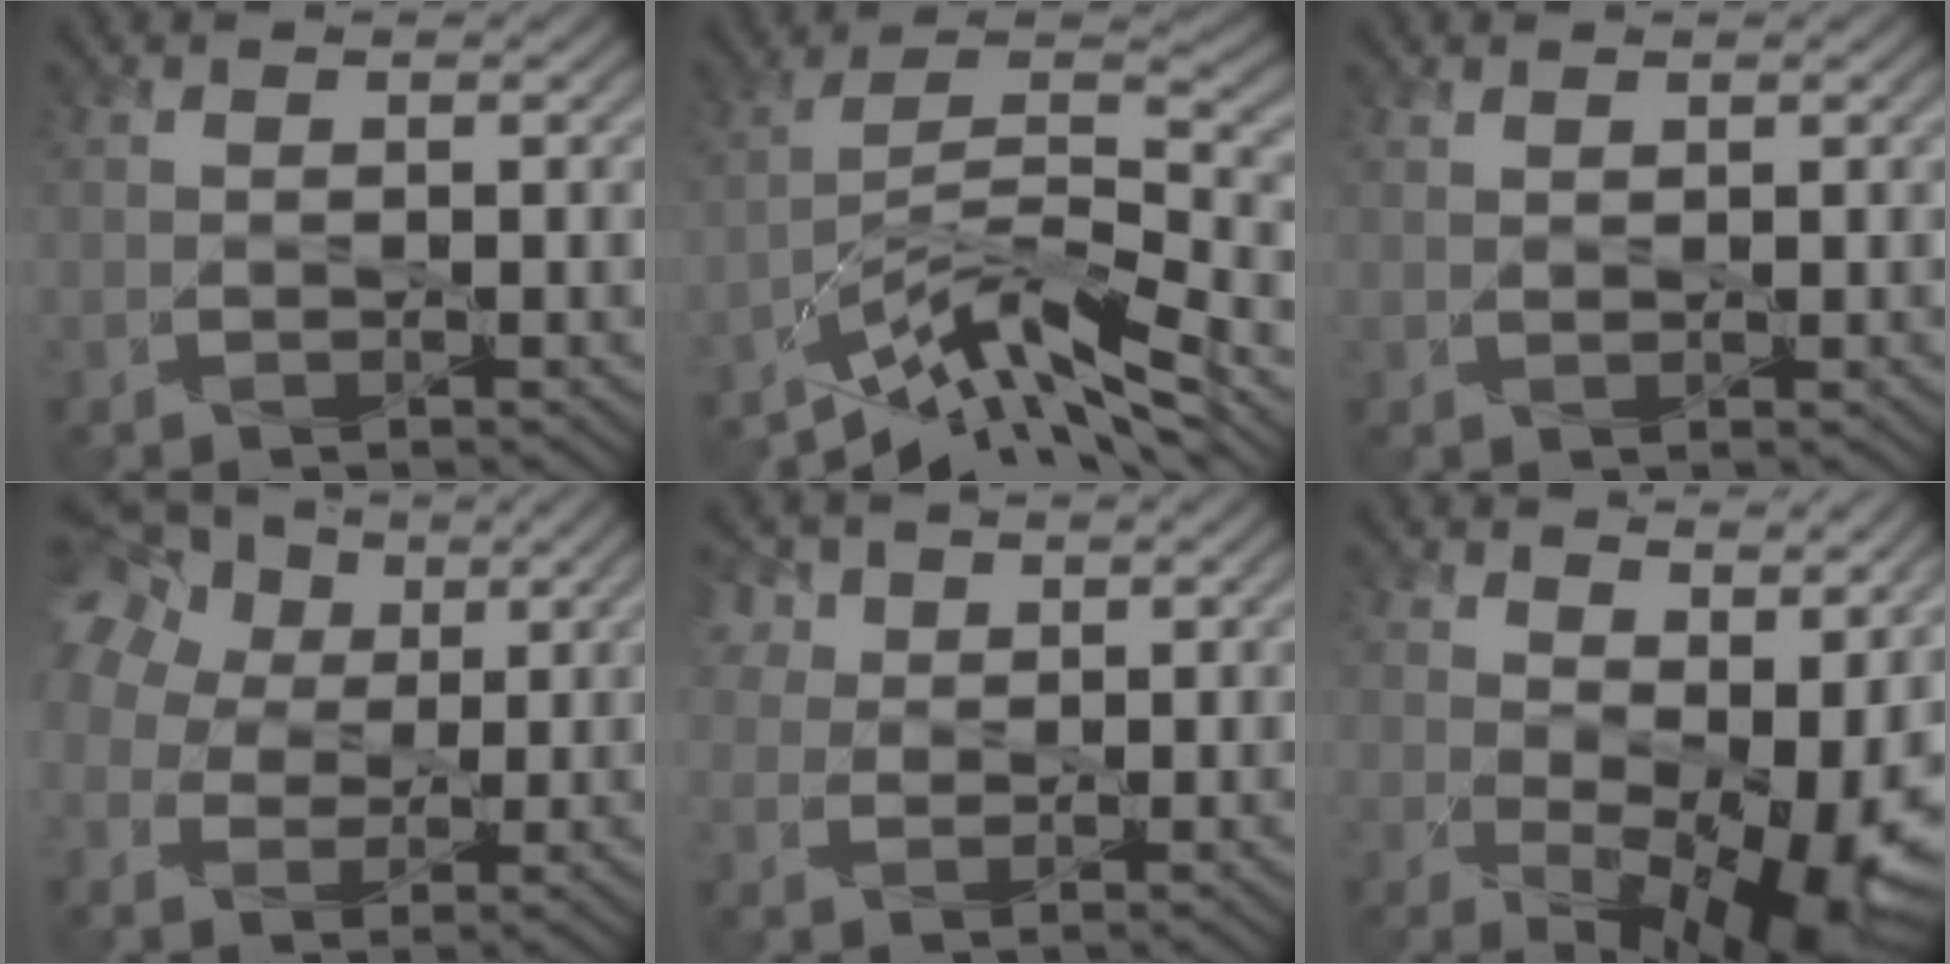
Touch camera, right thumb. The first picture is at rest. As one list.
[{"total": 12.8, "force": [-9.6, 2.7, 8.2], "torque": [-0.139, 0.010, -0.185]}, {"total": 0.8, "force": [0.8, 0.1, 0.2], "torque": [-0.005, 0.003, 0.017]}, {"total": 19.1, "force": [8.8, 14.4, 9.0], "torque": [-0.272, 0.049, 0.155]}, {"total": 4.6, "force": [2.7, 3.3, 1.9], "torque": [-0.065, 0.007, 0.056]}, {"total": 11.0, "force": [2.5, 5.8, 9.0], "torque": [-0.133, -0.020, 0.059]}]